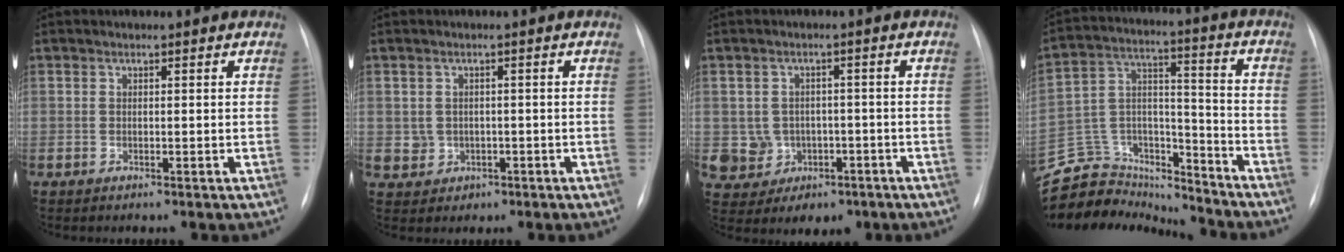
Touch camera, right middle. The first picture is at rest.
{"total": 3.1, "force": [-0.4, 3.0, 0.5], "torque": [-0.006, 0.006, 0.006]}
{"total": 6.1, "force": [-1.4, 5.8, 1.2], "torque": [-0.022, 0.014, -0.008]}
{"total": 18.3, "force": [-17.3, 5.6, 2.0], "torque": [-0.043, 0.071, -0.276]}